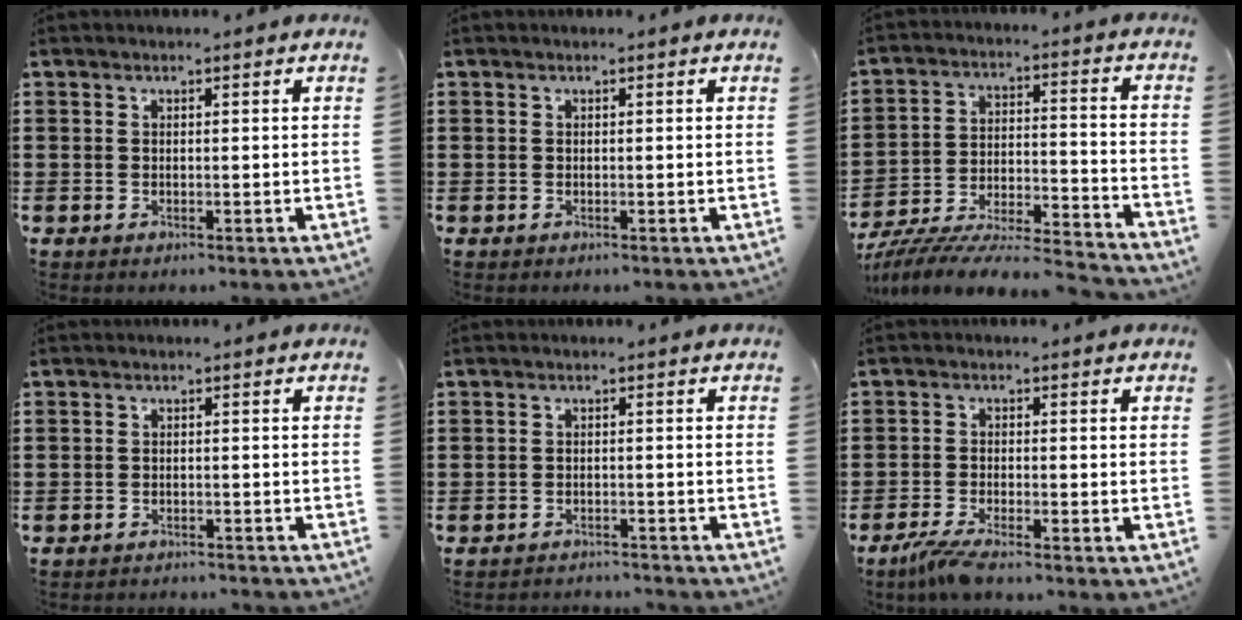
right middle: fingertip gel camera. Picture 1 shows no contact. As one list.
[{"total": 0.0}, {"total": 8.0, "force": [-7.7, 0.6, 2.1], "torque": [-0.030, 0.005, -0.151]}, {"total": 2.0, "force": [-2.0, 0.3, -0.3], "torque": [0.000, 0.004, -0.047]}, {"total": 2.4, "force": [-2.3, 0.2, -0.2], "torque": [-0.003, 0.002, -0.052]}, {"total": 3.3, "force": [-2.8, -0.1, 1.8], "torque": [-0.053, -0.016, -0.057]}]